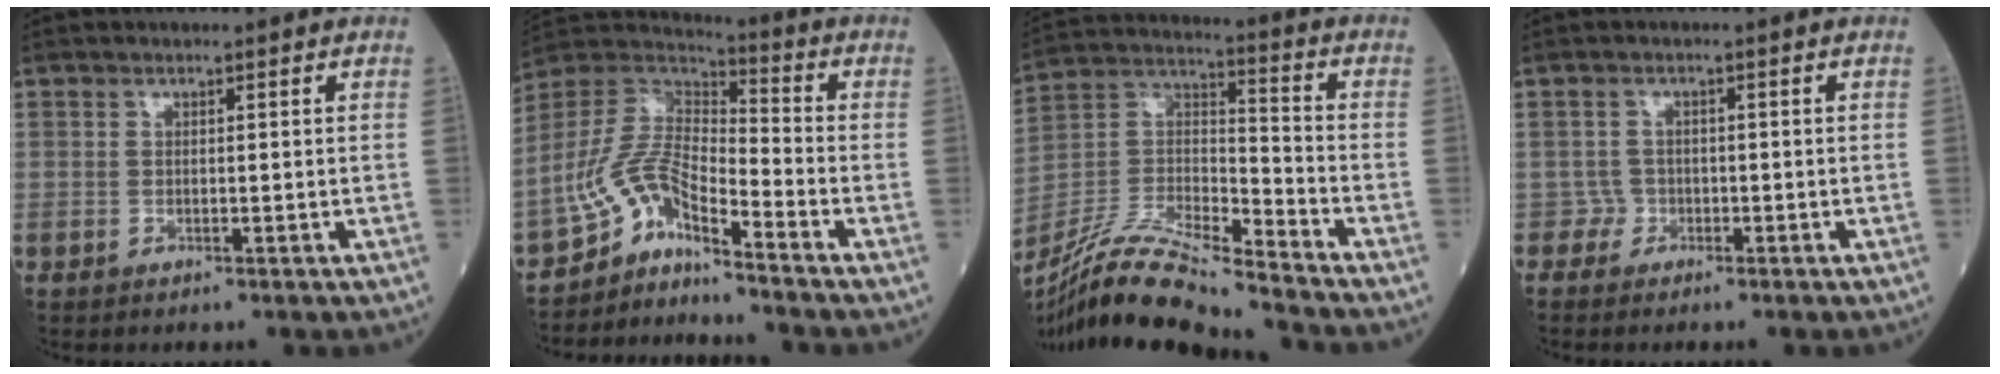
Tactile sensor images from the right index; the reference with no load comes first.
{"total": 8.4, "force": [-7.2, 1.5, 4.1], "torque": [-0.098, 0.034, -0.141]}
{"total": 17.6, "force": [-15.6, 0.1, 8.0], "torque": [-0.168, -0.002, -0.294]}
{"total": 1.4, "force": [-0.9, 1.0, -0.4], "torque": [0.012, 0.008, -0.023]}